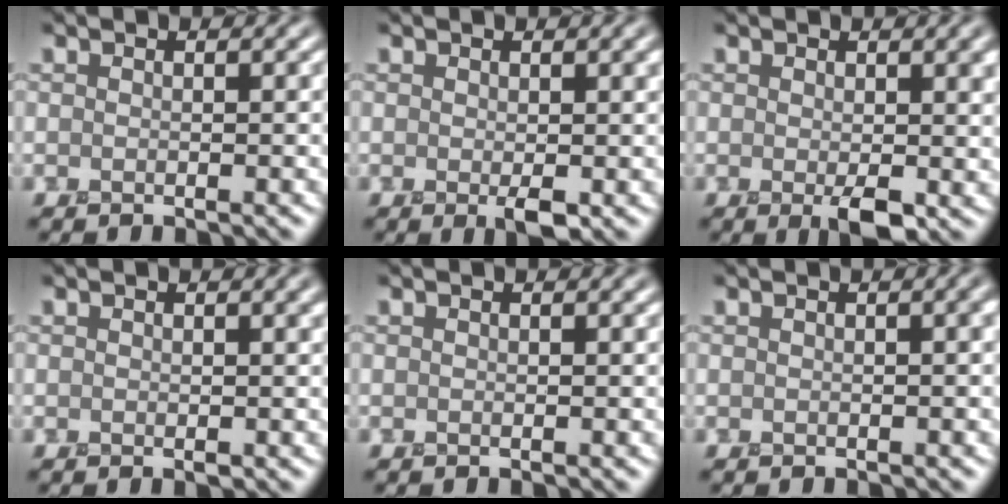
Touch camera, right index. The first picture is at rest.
{"total": 1.7, "force": [-0.1, 0.4, 1.6], "torque": [-0.032, -0.002, -0.002]}
{"total": 3.3, "force": [-0.2, 1.1, 3.0], "torque": [-0.048, -0.004, -0.003]}
{"total": 0.8, "force": [0.2, 0.1, 0.8], "torque": [-0.015, 0.004, 0.002]}
{"total": 0.0}
{"total": 1.7, "force": [0.2, 0.6, 1.6], "torque": [-0.012, 0.008, 0.001]}